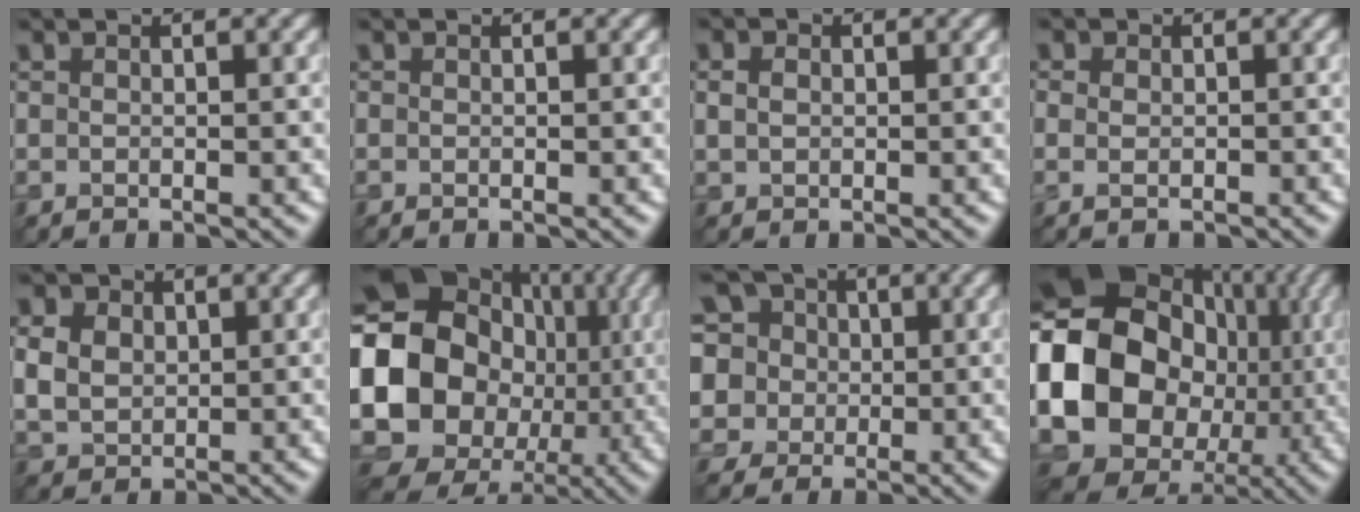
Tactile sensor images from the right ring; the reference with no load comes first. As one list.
[{"total": 0.0}, {"total": 1.4, "force": [0.2, 1.1, 0.9], "torque": [-0.021, 0.002, 0.001]}, {"total": 1.5, "force": [0.1, 1.0, 1.0], "torque": [-0.018, 0.004, -0.001]}, {"total": 6.5, "force": [1.9, 5.2, 3.5], "torque": [-0.092, 0.022, 0.019]}, {"total": 20.0, "force": [-1.0, 17.7, 9.1], "torque": [-0.185, 0.000, -0.049]}, {"total": 11.8, "force": [3.6, 9.9, 5.5], "torque": [-0.140, 0.043, 0.035]}, {"total": 23.2, "force": [-0.2, 20.2, 11.2], "torque": [-0.232, -0.014, -0.041]}]